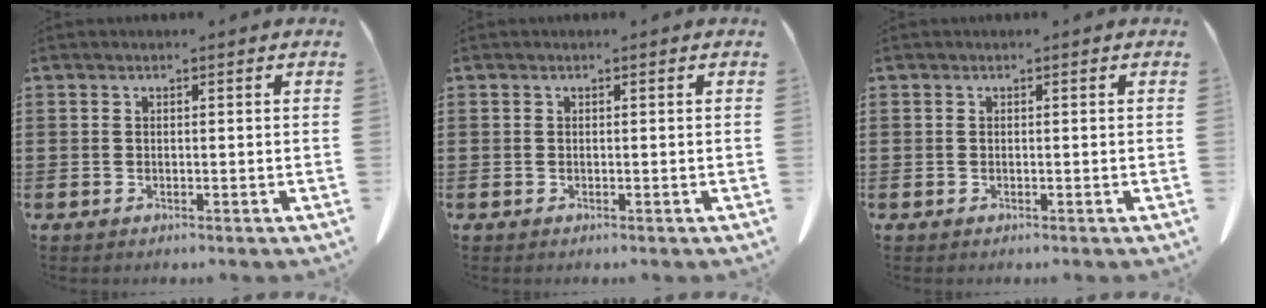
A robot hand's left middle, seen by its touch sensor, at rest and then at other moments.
{"total": 0.0}
{"total": 0.0}